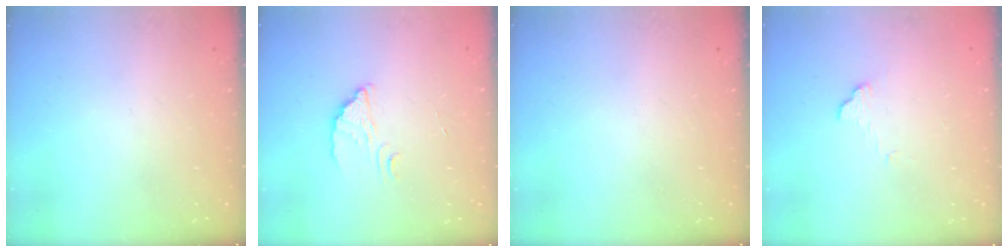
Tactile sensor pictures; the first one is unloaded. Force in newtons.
{"total": 2.6, "press": 2.6, "slide": 0.1}
{"total": 0.0}
{"total": 5.4, "press": 5.4, "slide": 0.4}